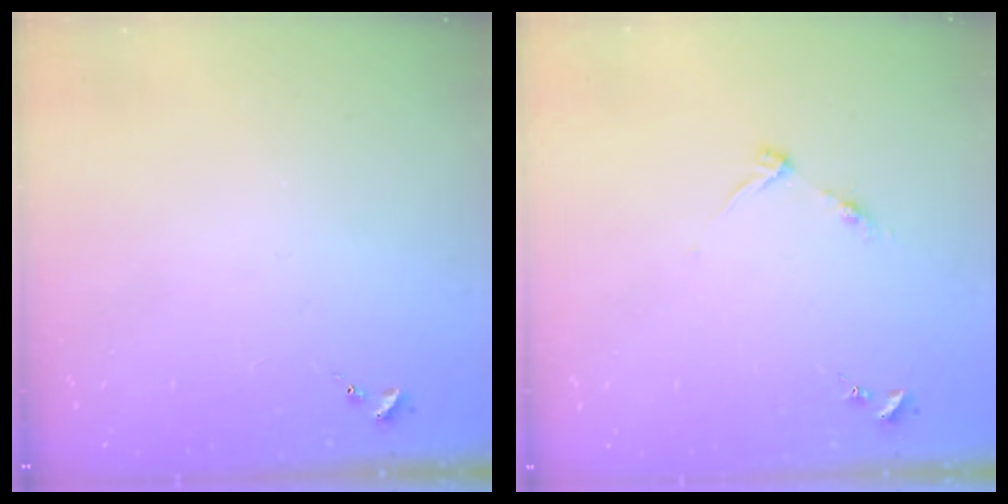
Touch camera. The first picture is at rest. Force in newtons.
{"total": 4.6, "press": 4.6, "slide": 0.5}